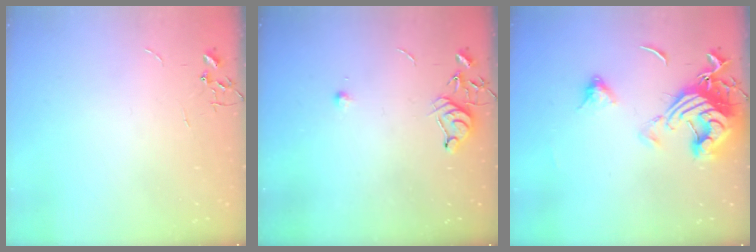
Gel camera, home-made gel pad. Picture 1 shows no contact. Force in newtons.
{"total": 6.9, "press": 6.9, "slide": 1.0}
{"total": 15.9, "press": 15.8, "slide": 1.7}